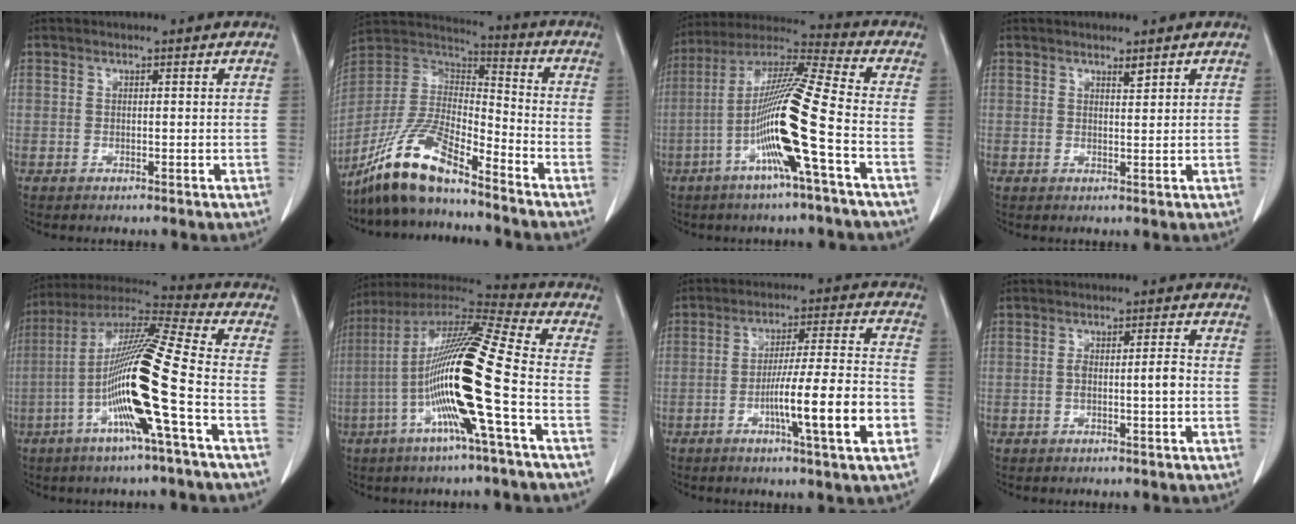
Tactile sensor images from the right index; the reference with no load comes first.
{"total": 14.4, "force": [-11.2, 3.0, 8.5], "torque": [-0.176, 0.003, -0.212]}
{"total": 15.4, "force": [-4.7, -1.1, 14.6], "torque": [-0.282, 0.000, -0.099]}
{"total": 1.1, "force": [0.9, 0.1, 0.5], "torque": [-0.012, -0.007, 0.015]}
{"total": 17.2, "force": [-4.9, -0.9, 16.5], "torque": [-0.319, -0.001, -0.104]}
{"total": 19.7, "force": [-4.5, -0.3, 19.1], "torque": [-0.369, -0.004, -0.098]}
{"total": 13.6, "force": [-4.6, -0.2, 12.8], "torque": [-0.208, -0.003, -0.077]}
{"total": 3.6, "force": [-0.6, 0.4, 3.5], "torque": [-0.066, 0.010, -0.009]}